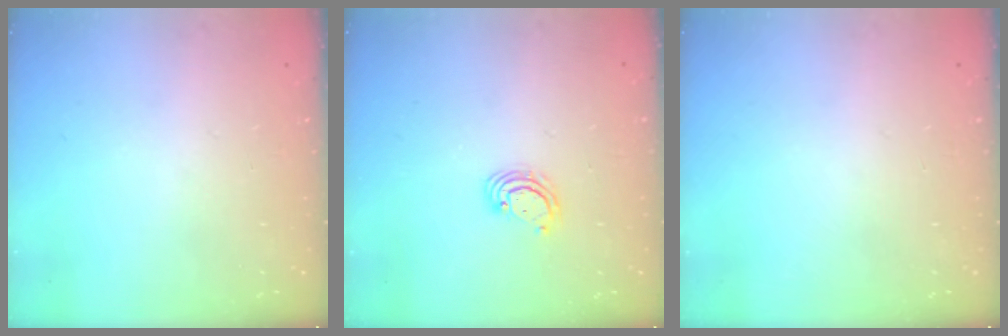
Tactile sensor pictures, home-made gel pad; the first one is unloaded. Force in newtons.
{"total": 3.0, "press": 2.9, "slide": 0.3}
{"total": 0.0}